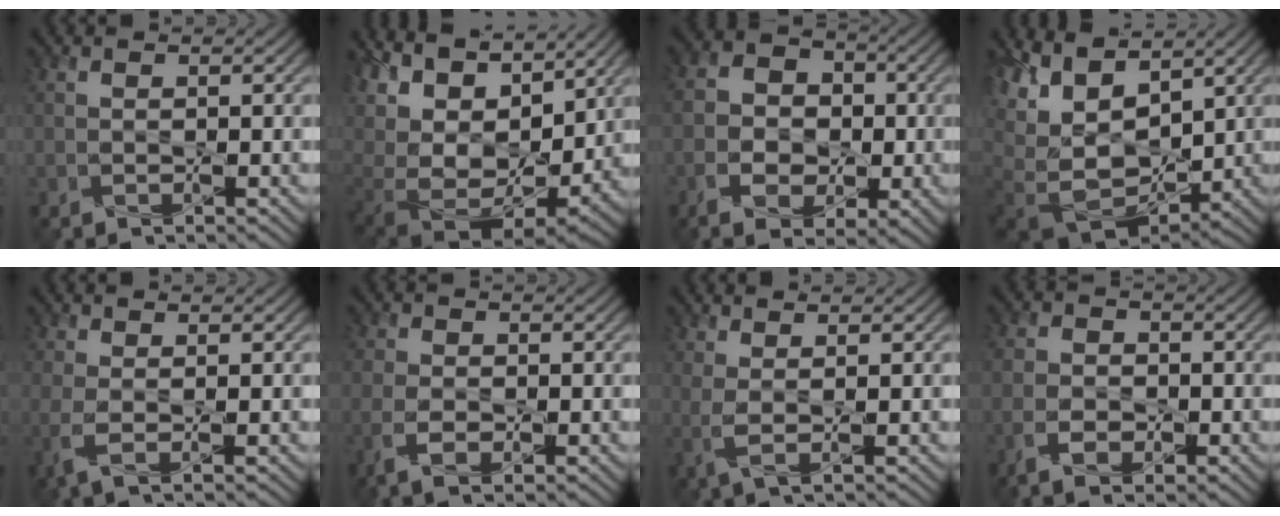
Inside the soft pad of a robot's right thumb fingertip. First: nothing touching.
{"total": 14.8, "force": [6.0, 8.4, 10.6], "torque": [-0.249, 0.037, 0.140]}
{"total": 8.1, "force": [-2.4, 6.0, 4.8], "torque": [-0.099, -0.013, -0.044]}
{"total": 13.1, "force": [2.2, 8.9, 9.4], "torque": [-0.224, -0.004, 0.091]}
{"total": 2.8, "force": [-0.2, 0.9, 2.6], "torque": [-0.073, -0.006, -0.008]}
{"total": 4.6, "force": [-1.5, 2.6, 3.5], "torque": [-0.090, -0.008, -0.031]}
{"total": 2.6, "force": [0.9, 0.6, 2.3], "torque": [-0.050, 0.003, 0.017]}
{"total": 4.8, "force": [-2.0, 3.0, 3.2], "torque": [-0.070, -0.009, -0.041]}